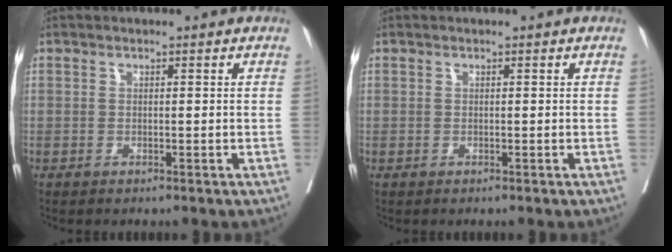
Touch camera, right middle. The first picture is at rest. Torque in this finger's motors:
{"motor_torque": [-0.06, -0.06, 0.00, 0.00]}